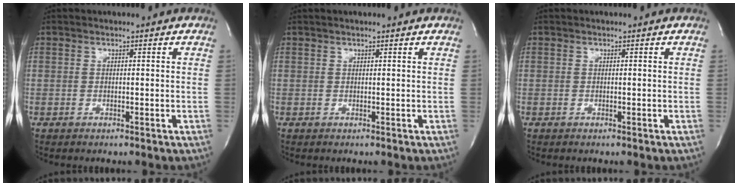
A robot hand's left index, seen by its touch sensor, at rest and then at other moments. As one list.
[{"total": 1.6, "force": [1.4, 0.0, 0.8], "torque": [-0.013, 0.017, 0.020]}, {"total": 0.0}]